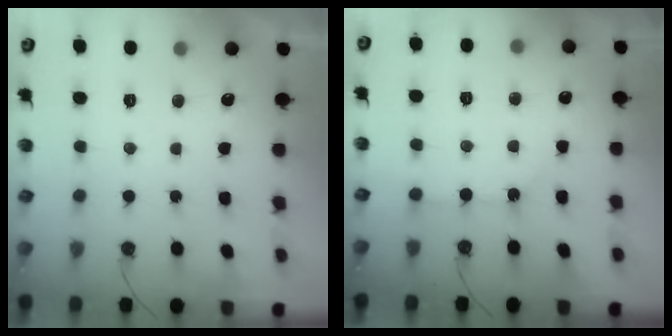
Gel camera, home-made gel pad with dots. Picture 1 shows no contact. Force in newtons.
{"total": 1.9, "press": 1.8, "slide": 0.4}